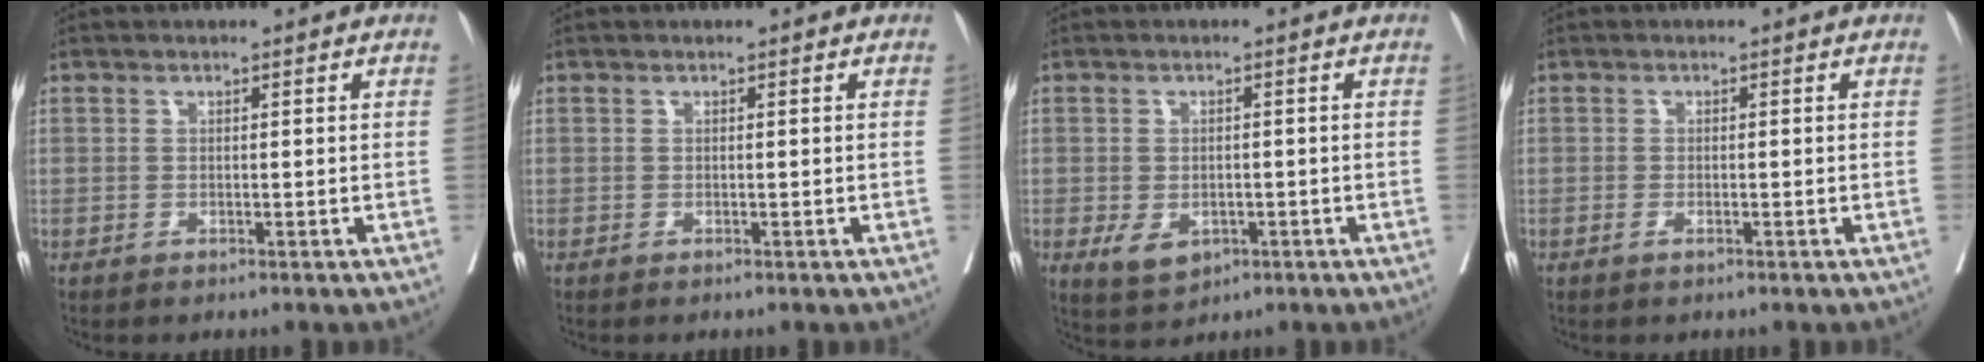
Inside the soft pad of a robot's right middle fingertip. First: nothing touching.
{"total": 0.0}
{"total": 4.5, "force": [-1.8, 3.1, 2.8], "torque": [-0.050, -0.004, -0.016]}
{"total": 0.7, "force": [-0.4, 0.2, 0.6], "torque": [-0.008, 0.000, -0.006]}